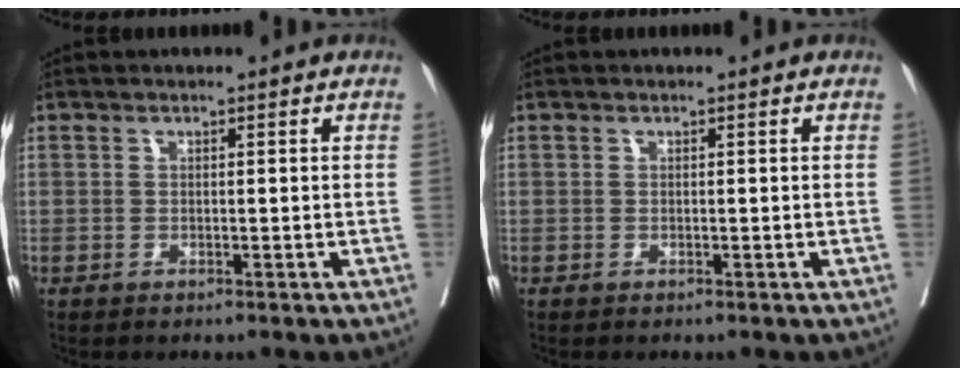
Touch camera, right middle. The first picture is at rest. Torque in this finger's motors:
{"motor_torque": [0.36, -0.50, -0.19, -0.11]}